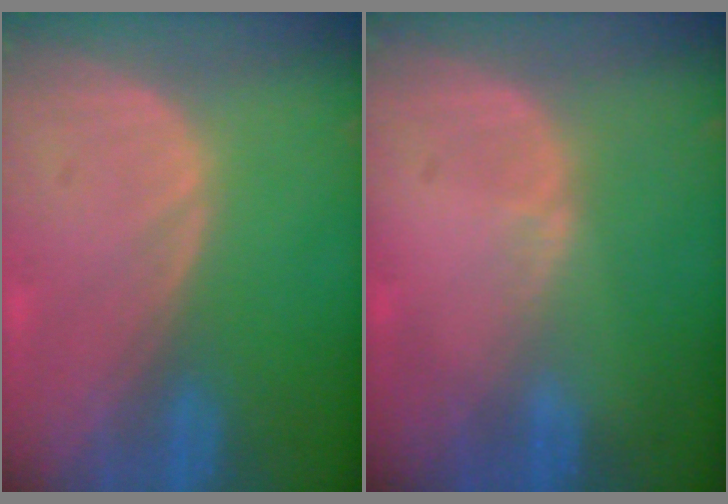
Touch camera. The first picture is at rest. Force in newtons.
{"total": 0.6, "press": 0.6, "slide": 0.2}